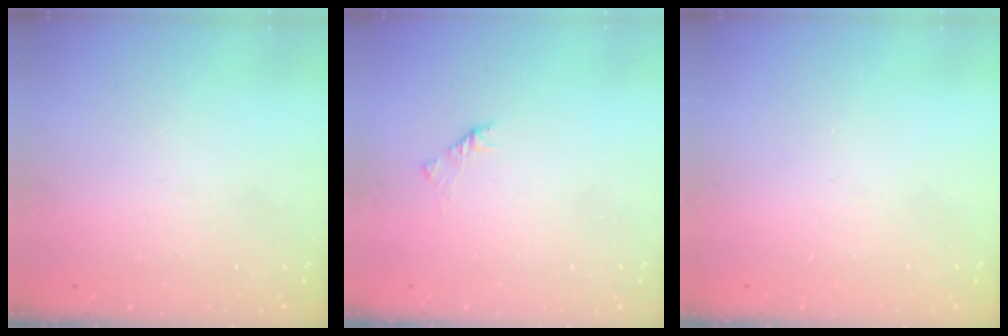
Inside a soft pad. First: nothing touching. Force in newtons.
{"total": 1.6, "press": 1.4, "slide": 0.6}
{"total": 0.0}